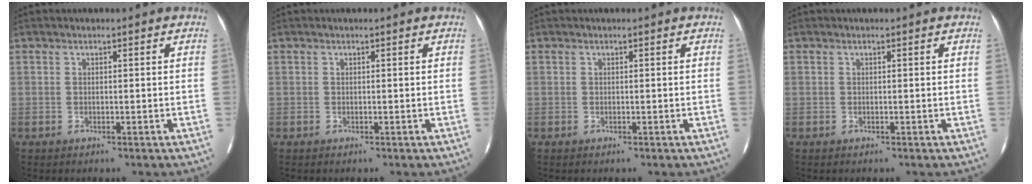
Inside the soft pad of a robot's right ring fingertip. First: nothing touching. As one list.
[{"total": 0.0}, {"total": 0.0}, {"total": 0.0}]